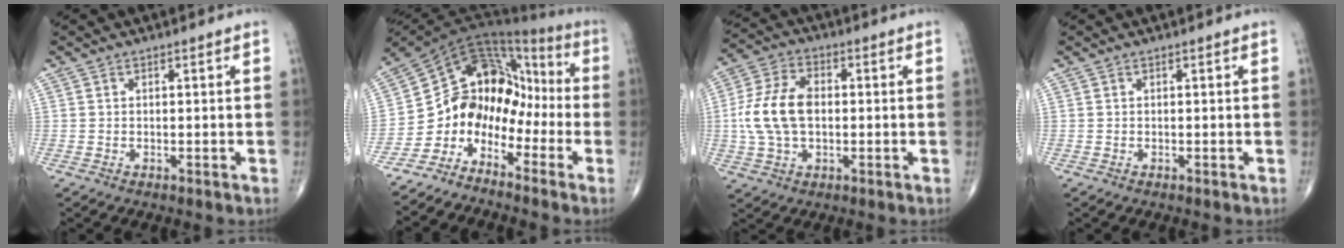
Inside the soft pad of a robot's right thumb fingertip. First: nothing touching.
{"total": 11.9, "force": [-6.3, 8.5, 5.4], "torque": [-0.047, 0.115, -0.130]}
{"total": 12.0, "force": [-0.1, 7.6, 9.3], "torque": [-0.186, 0.018, -0.004]}
{"total": 0.0}